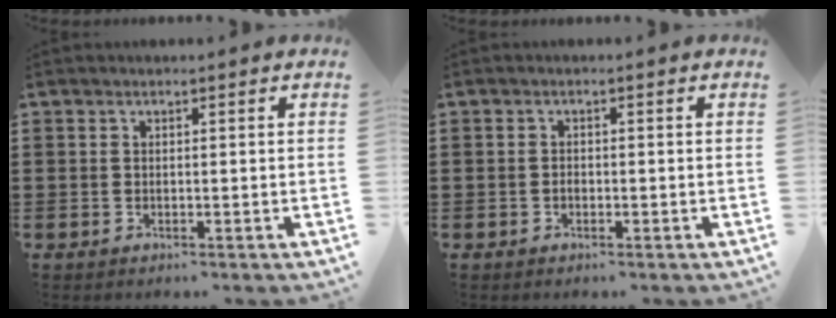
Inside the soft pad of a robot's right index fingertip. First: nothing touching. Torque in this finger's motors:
{"motor_torque": [0.11, -0.01, 0.01, 0.00]}